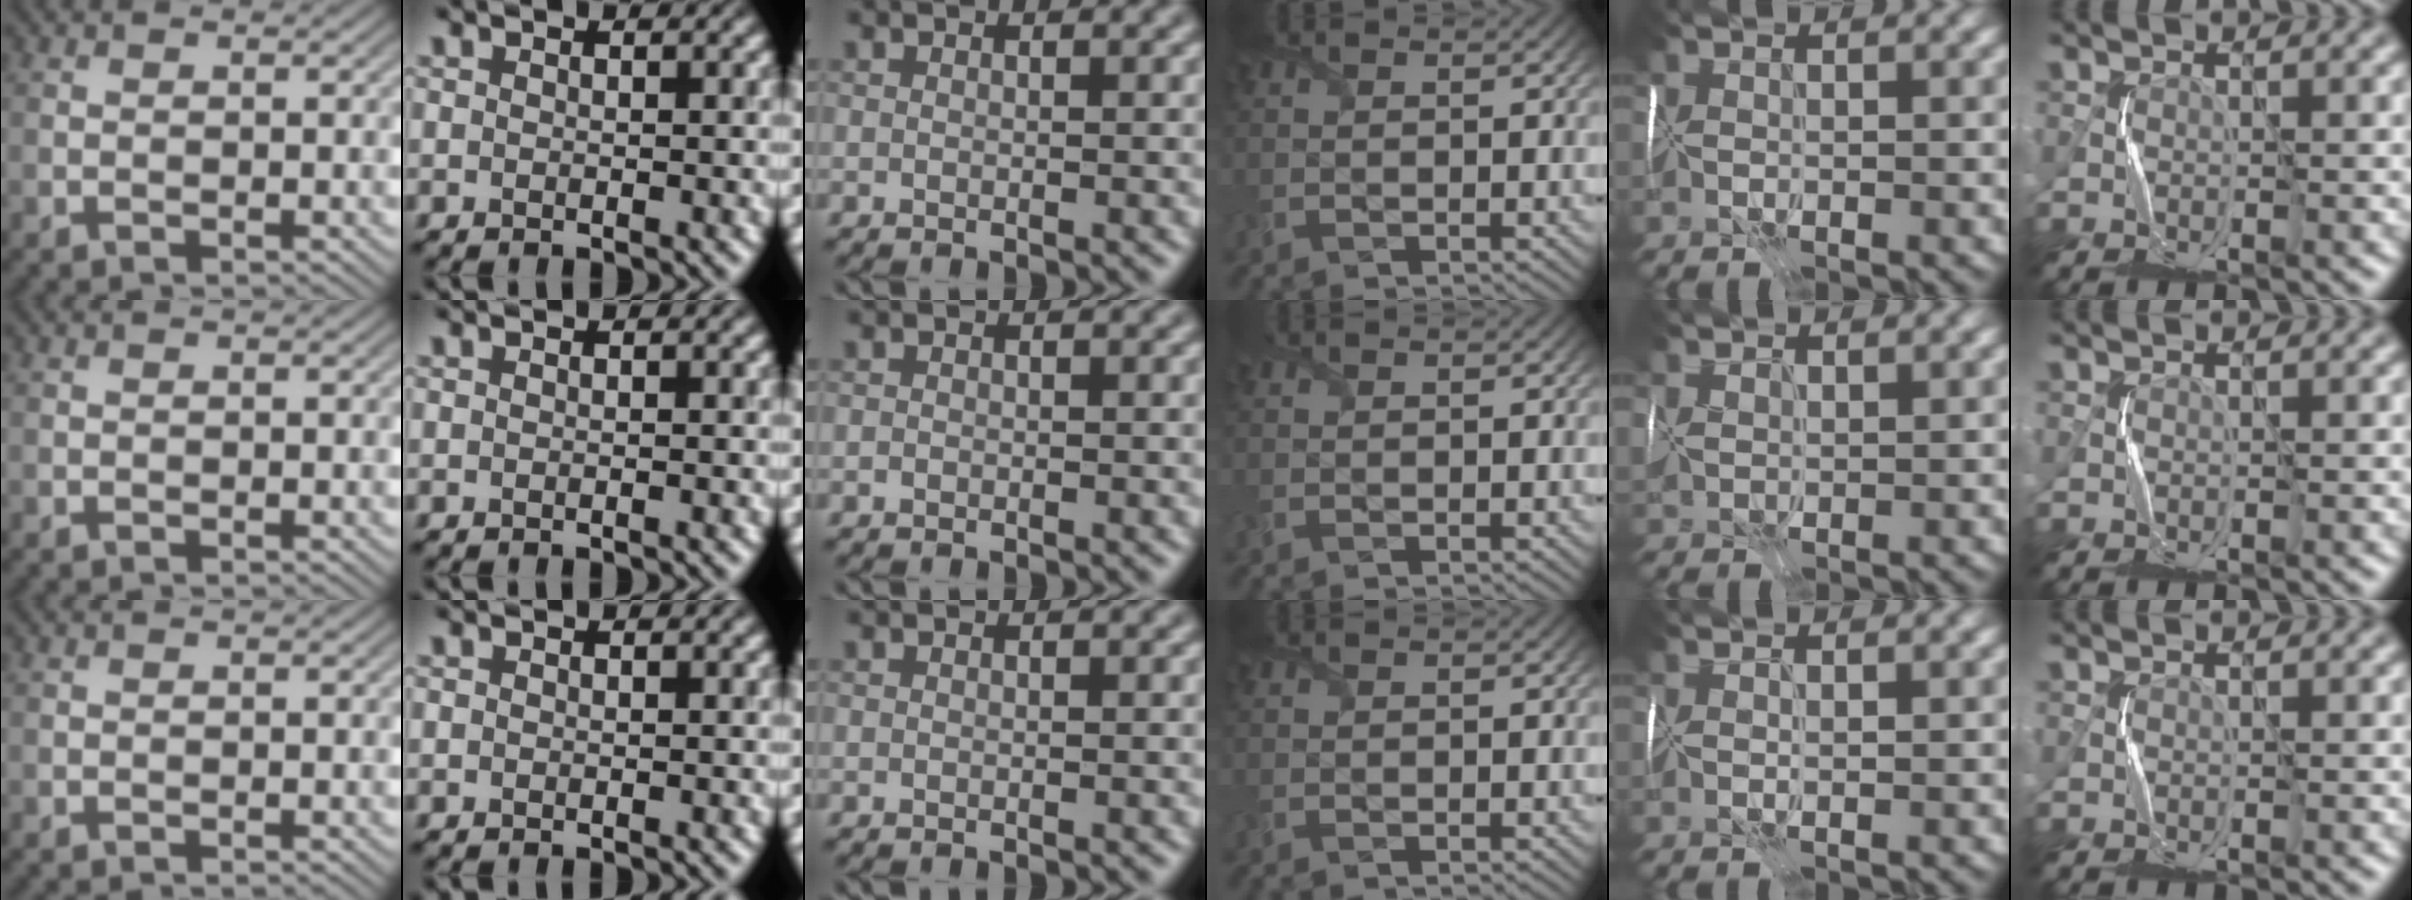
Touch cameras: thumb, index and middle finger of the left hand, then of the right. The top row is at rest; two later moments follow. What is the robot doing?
{"motion": "fold", "object": "tissue"}